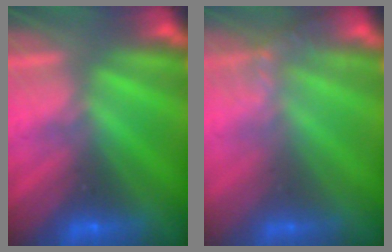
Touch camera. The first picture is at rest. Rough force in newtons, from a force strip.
{"total": 1.4}